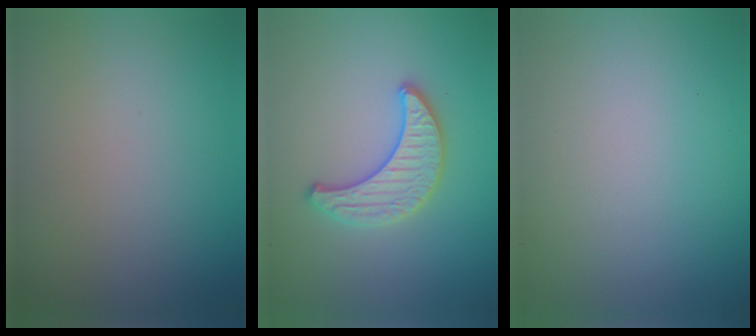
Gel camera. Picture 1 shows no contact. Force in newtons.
{"total": 3.1, "press": 3.1, "slide": 0.2}
{"total": 0.0}